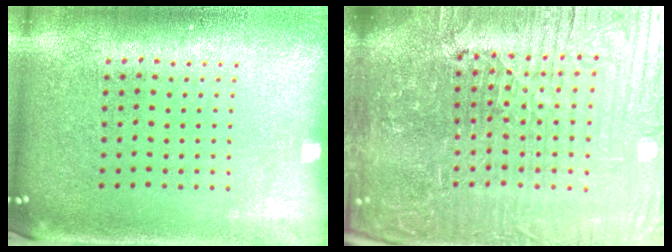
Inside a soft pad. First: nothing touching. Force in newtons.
{"total": 7.9, "press": 7.0, "slide": 3.7}